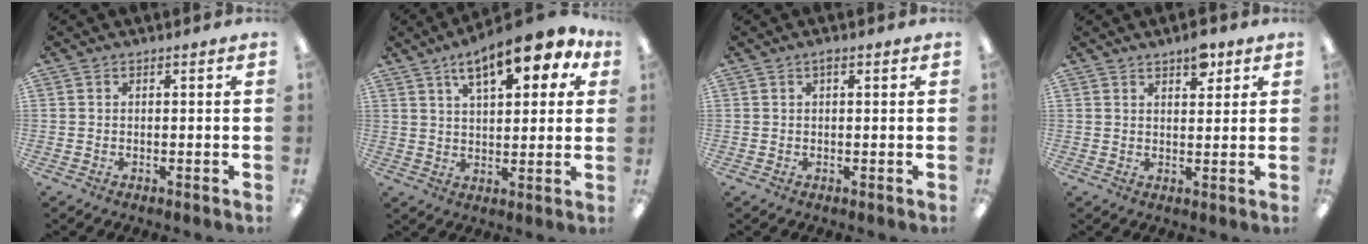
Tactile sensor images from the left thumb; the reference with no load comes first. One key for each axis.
{"total": 14.4, "fx": 8.1, "fy": 5.8, "fz": 10.4, "tx": -0.155, "ty": -0.024, "tz": 0.132}
{"total": 1.0, "fx": 0.6, "fy": 0.4, "fz": 0.6, "tx": -0.007, "ty": 0.000, "tz": 0.008}
{"total": 5.0, "fx": 3.7, "fy": 2.3, "fz": 2.4, "tx": -0.007, "ty": -0.024, "tz": 0.056}